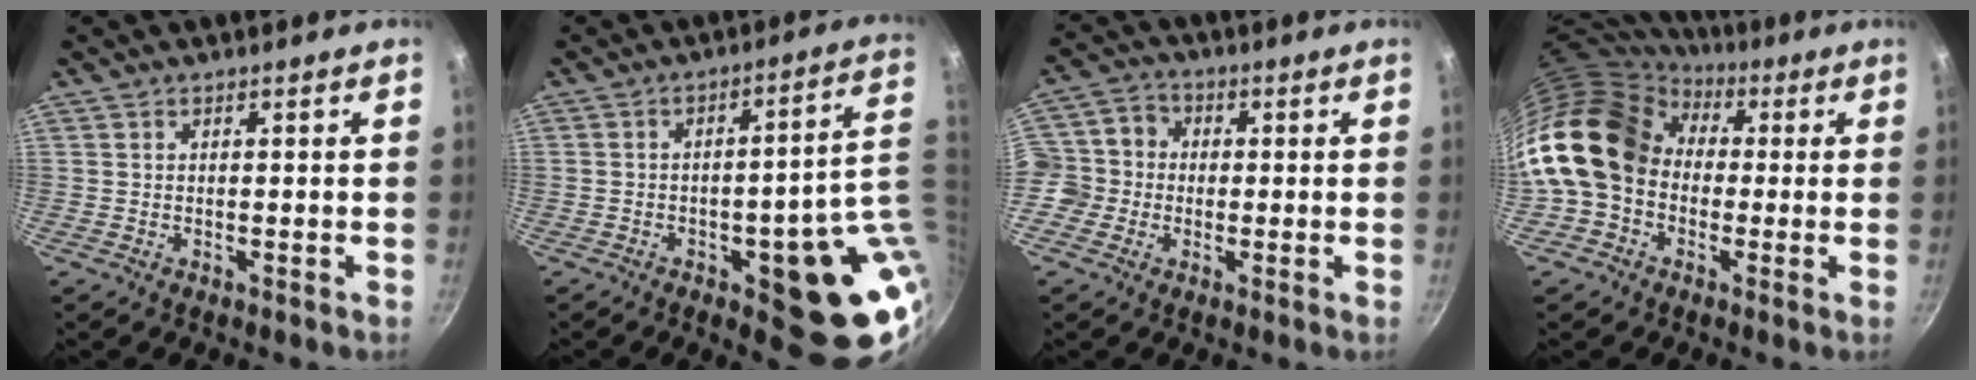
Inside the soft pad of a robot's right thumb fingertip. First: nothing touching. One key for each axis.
{"total": 18.0, "fx": -2.1, "fy": 6.9, "fz": 16.5, "tx": -0.149, "ty": 0.009, "tz": -0.017}
{"total": 7.9, "fx": -0.9, "fy": 7.3, "fz": 2.9, "tx": -0.018, "ty": 0.021, "tz": -0.038}
{"total": 17.0, "fx": 0.8, "fy": 13.8, "fz": 10.0, "tx": -0.170, "ty": 0.039, "tz": -0.003}